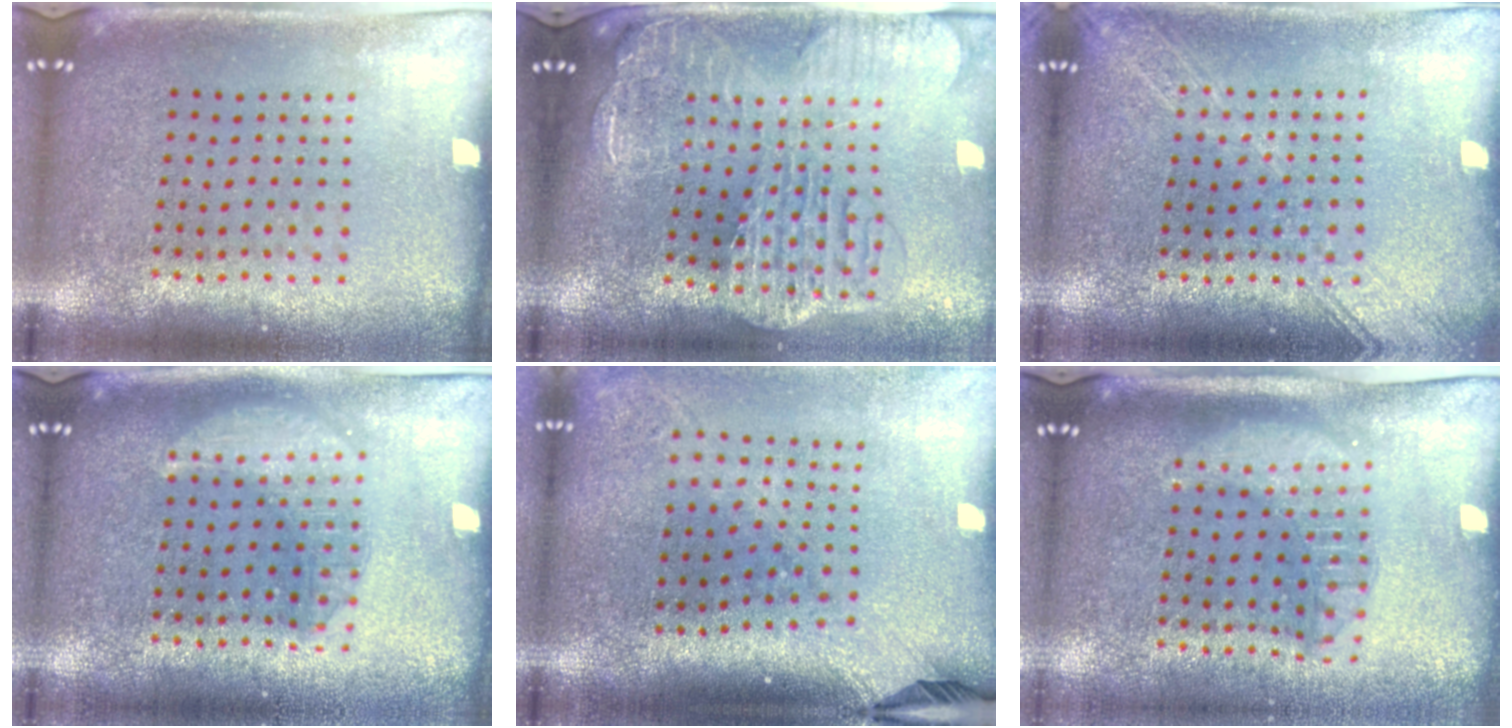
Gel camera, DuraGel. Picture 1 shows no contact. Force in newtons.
{"total": 3.1, "press": 2.6, "slide": 1.8}
{"total": 1.8, "press": 1.7, "slide": 0.2}
{"total": 2.6, "press": 2.6, "slide": 0.4}
{"total": 2.3, "press": 1.7, "slide": 1.5}
{"total": 1.8, "press": 1.5, "slide": 0.9}